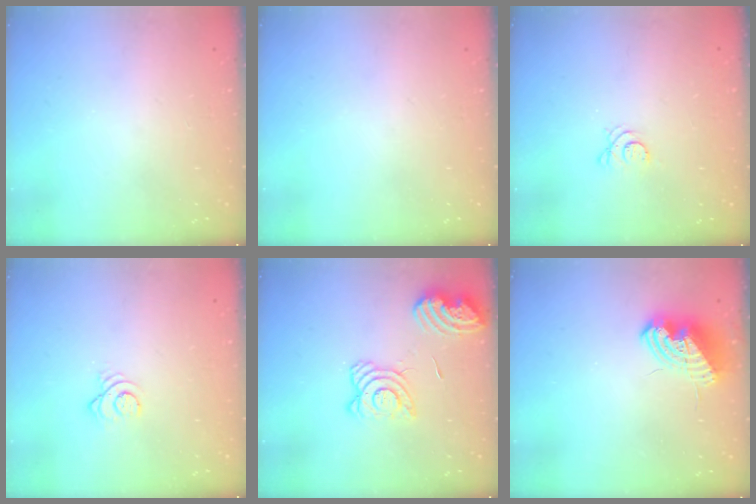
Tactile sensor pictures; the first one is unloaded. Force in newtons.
{"total": 0.0}
{"total": 3.5, "press": 3.4, "slide": 0.7}
{"total": 3.0, "press": 3.0, "slide": 0.4}
{"total": 13.5, "press": 13.4, "slide": 1.5}
{"total": 9.2, "press": 9.2, "slide": 1.1}